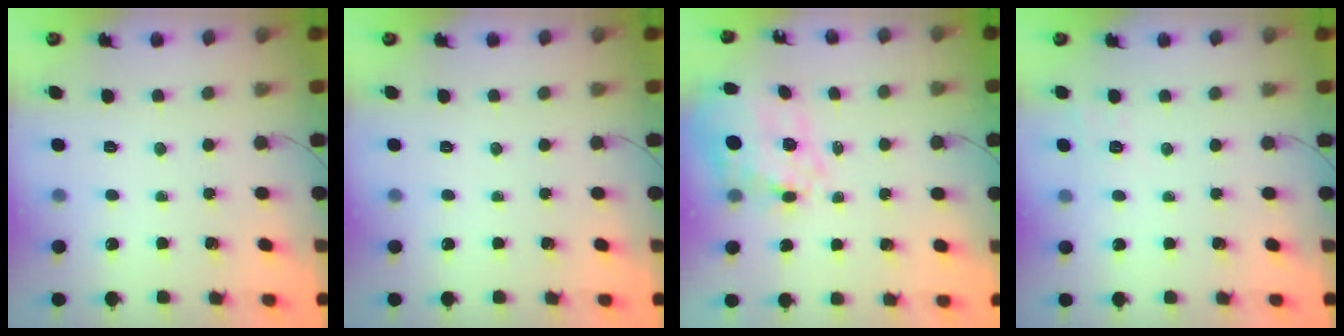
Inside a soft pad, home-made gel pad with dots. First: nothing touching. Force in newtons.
{"total": 0.0}
{"total": 13.1, "press": 12.7, "slide": 3.2}
{"total": 1.8, "press": 0.5, "slide": 1.7}